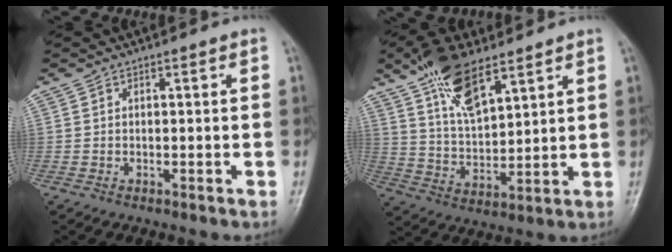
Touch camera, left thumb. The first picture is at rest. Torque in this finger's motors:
{"motor_torque": [1.45, 0.76, 1.37, -0.77, 0.35]}